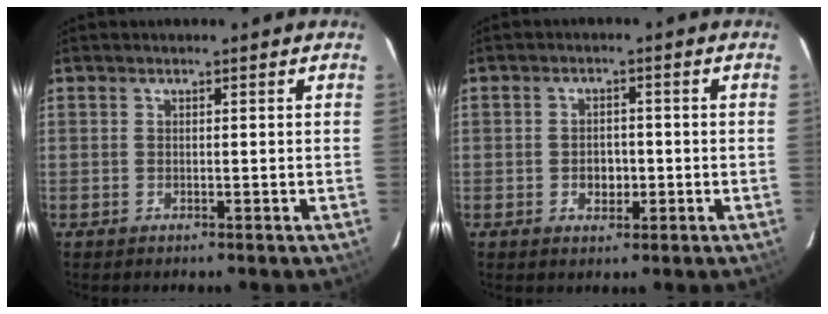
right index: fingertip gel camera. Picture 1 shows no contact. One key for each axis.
{"total": 3.3, "fx": -0.8, "fy": 2.6, "fz": 1.9, "tx": -0.033, "ty": 0.004, "tz": -0.009}